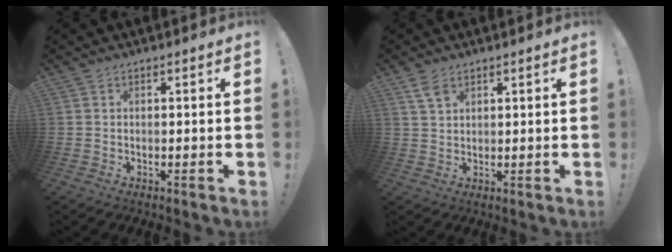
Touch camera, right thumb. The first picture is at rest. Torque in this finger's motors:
{"motor_torque": [0.01, 0.00, 0.00, 0.19, 0.00]}